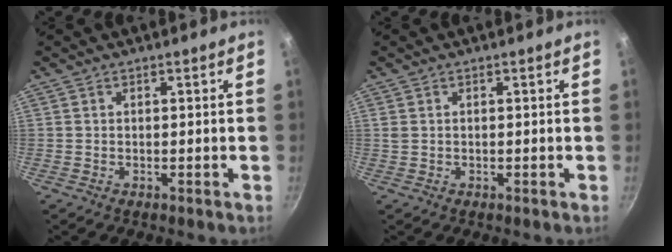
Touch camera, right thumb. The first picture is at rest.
{"total": 0.7, "force": [0.2, 0.5, 0.4], "torque": [-0.008, 0.002, 0.005]}